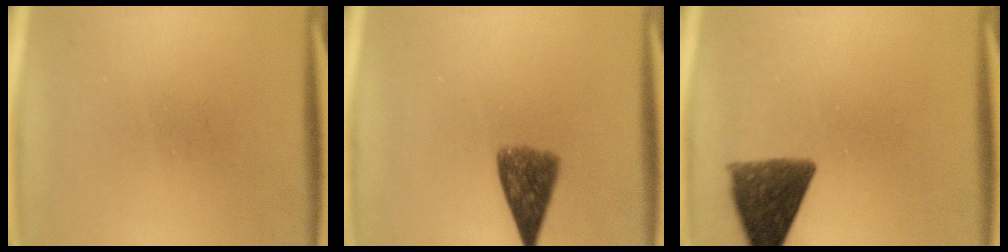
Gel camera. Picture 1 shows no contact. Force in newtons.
{"total": 6.6}
{"total": 10.0}